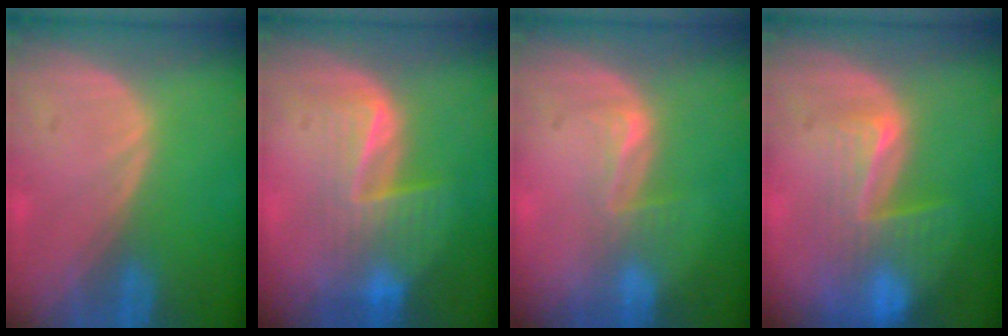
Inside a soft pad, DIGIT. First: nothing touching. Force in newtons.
{"total": 6.8, "press": 6.4, "slide": 2.3}
{"total": 2.7, "press": 2.3, "slide": 1.5}
{"total": 8.4, "press": 7.2, "slide": 4.3}